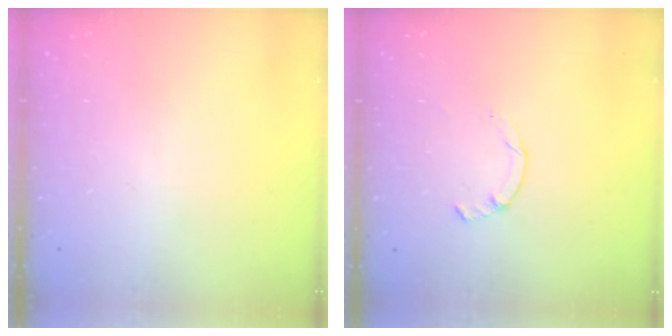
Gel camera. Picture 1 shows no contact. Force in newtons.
{"total": 1.7, "press": 1.6, "slide": 0.4}